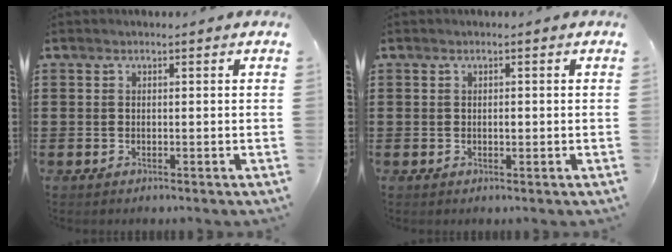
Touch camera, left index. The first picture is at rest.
{"total": 0.9, "force": [0.1, 0.3, 0.8], "torque": [-0.016, -0.001, 0.002]}